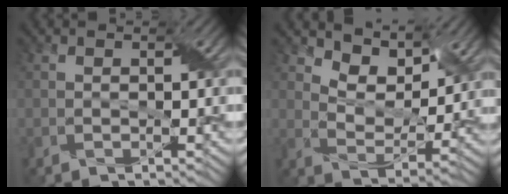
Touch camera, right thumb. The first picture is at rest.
{"total": 7.3, "force": [5.1, 3.5, 3.9], "torque": [-0.079, -0.008, 0.086]}